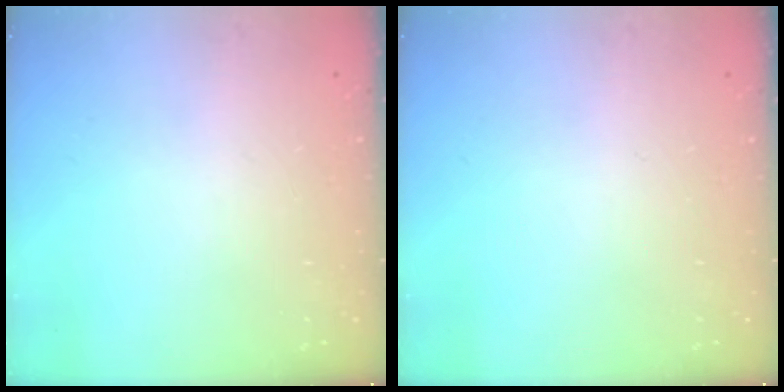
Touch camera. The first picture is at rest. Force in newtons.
{"total": 0.0}